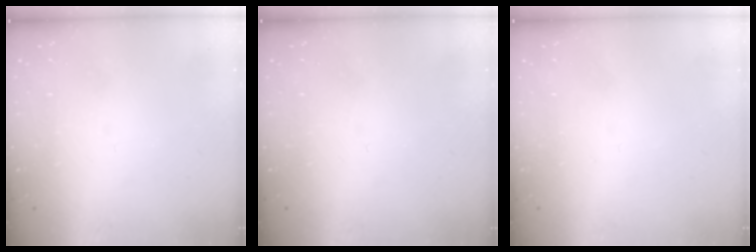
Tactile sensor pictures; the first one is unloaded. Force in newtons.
{"total": 0.0}
{"total": 1.5, "press": 1.5, "slide": 0.1}